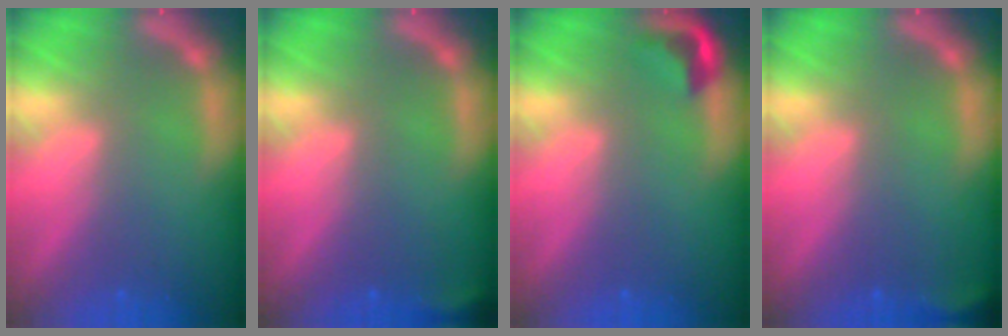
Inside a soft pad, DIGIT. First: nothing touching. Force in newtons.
{"total": 1.9}
{"total": 2.4}
{"total": 2.4}